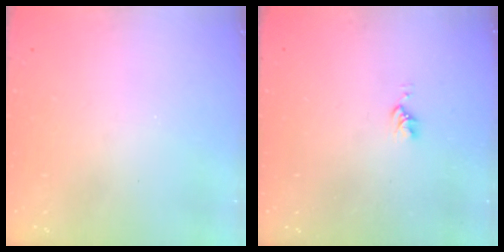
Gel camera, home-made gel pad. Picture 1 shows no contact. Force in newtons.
{"total": 3.0, "press": 3.0, "slide": 0.4}